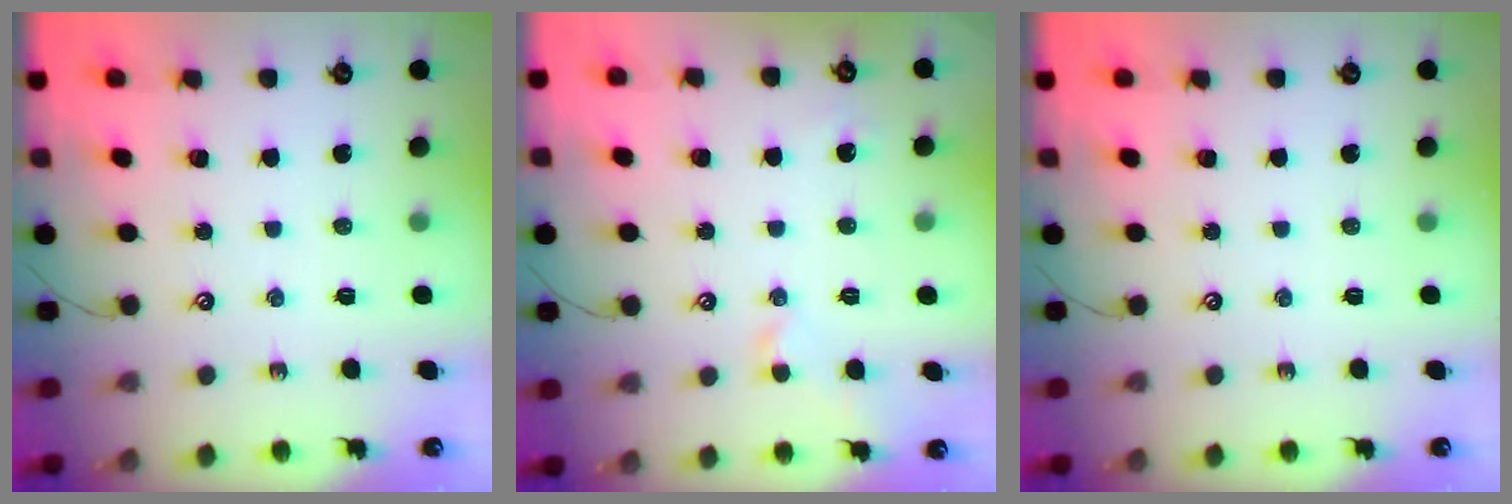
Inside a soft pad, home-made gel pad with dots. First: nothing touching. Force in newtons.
{"total": 0.5, "press": 0.1, "slide": 0.5}
{"total": 0.0}